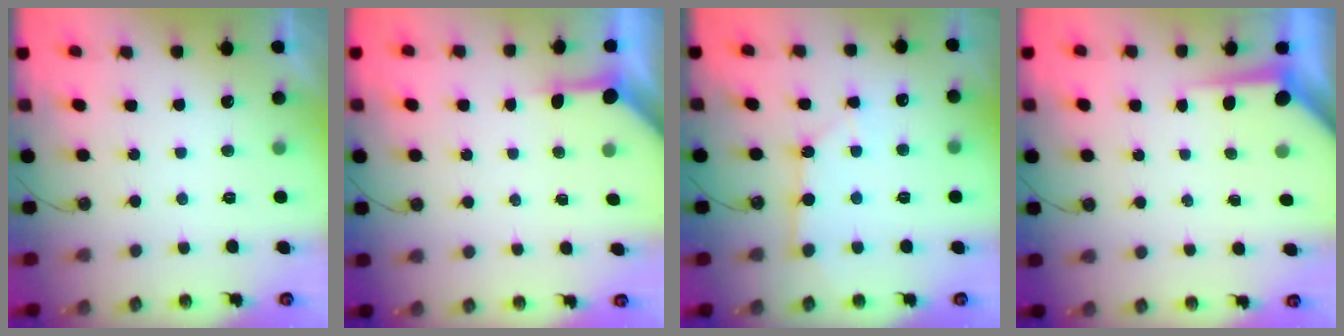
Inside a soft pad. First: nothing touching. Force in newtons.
{"total": 3.4, "press": 3.4, "slide": 0.4}
{"total": 2.6, "press": 2.6, "slide": 0.3}
{"total": 5.0, "press": 5.0, "slide": 0.4}